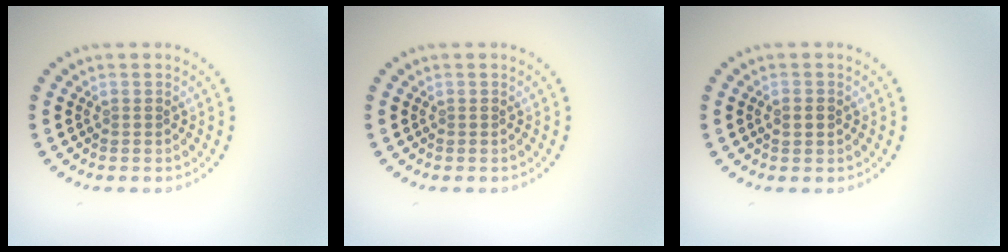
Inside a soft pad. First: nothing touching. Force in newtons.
{"total": 0.0}
{"total": 1.7, "press": 1.7, "slide": 0.2}